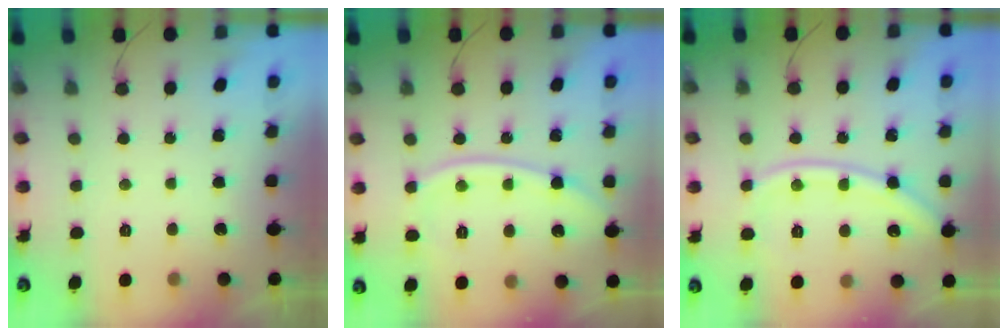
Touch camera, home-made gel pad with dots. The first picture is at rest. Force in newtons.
{"total": 11.7, "press": 11.6, "slide": 1.3}
{"total": 11.3, "press": 11.2, "slide": 1.5}